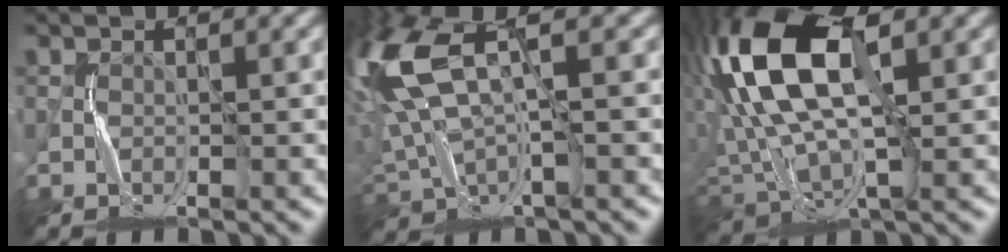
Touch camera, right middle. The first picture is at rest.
{"total": 10.3, "force": [3.1, 4.6, 8.7], "torque": [-0.225, 0.008, 0.060]}
{"total": 13.6, "force": [3.7, 6.5, 11.4], "torque": [-0.237, 0.018, 0.067]}